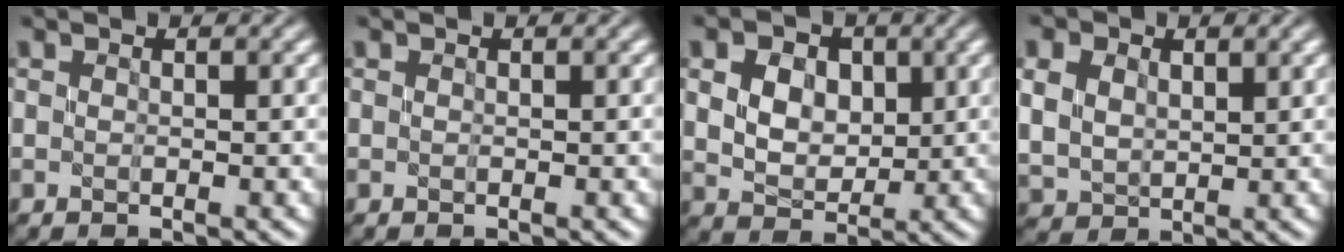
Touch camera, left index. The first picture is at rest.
{"total": 0.0}
{"total": 6.3, "force": [2.1, 4.6, 3.7], "torque": [-0.075, 0.020, 0.029]}
{"total": 4.2, "force": [1.6, 2.9, 2.5], "torque": [-0.062, 0.000, 0.031]}